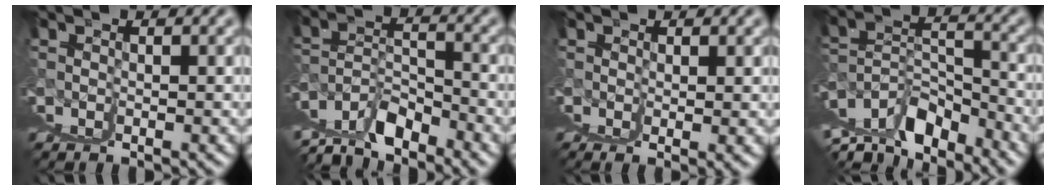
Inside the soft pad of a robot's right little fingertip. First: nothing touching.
{"total": 3.7, "force": [0.0, -2.8, 2.4], "torque": [-0.019, 0.021, 0.007]}
{"total": 2.2, "force": [1.7, -0.8, 1.3], "torque": [-0.002, 0.018, 0.025]}
{"total": 4.5, "force": [0.4, -1.3, 4.3], "torque": [-0.039, 0.027, 0.017]}